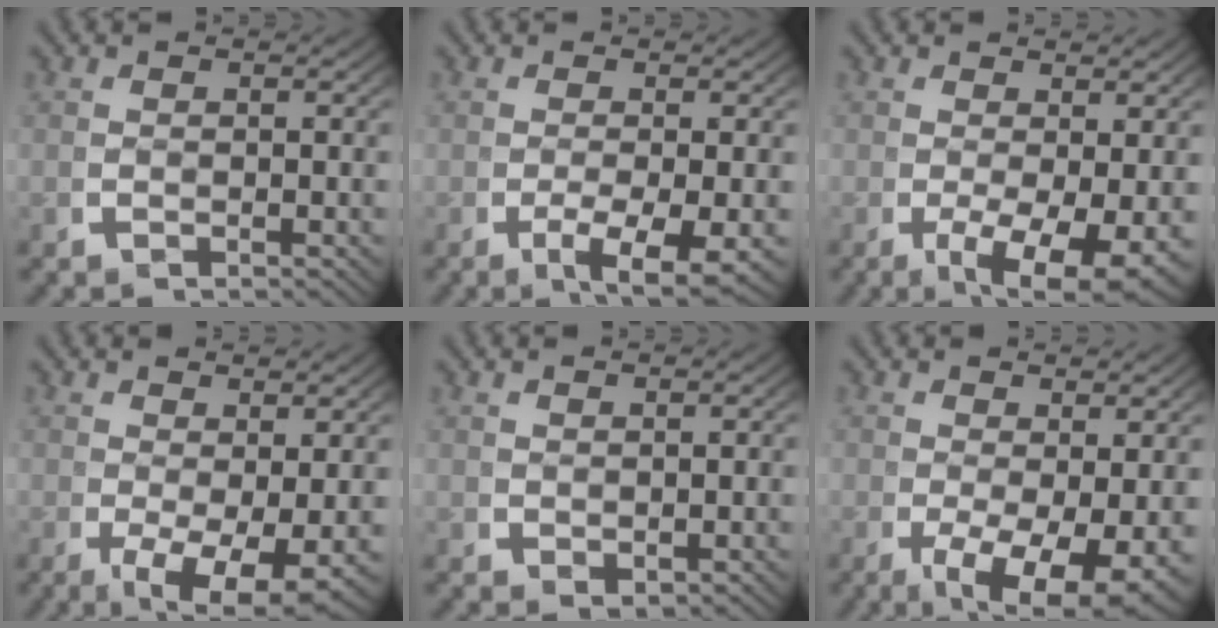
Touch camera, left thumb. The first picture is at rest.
{"total": 4.4, "force": [-1.3, 1.6, 3.8], "torque": [-0.073, -0.022, -0.009]}
{"total": 6.6, "force": [-1.3, 3.6, 5.4], "torque": [-0.099, -0.039, 0.000]}
{"total": 6.5, "force": [-1.0, 3.8, 5.3], "torque": [-0.096, -0.042, 0.005]}
{"total": 1.2, "force": [0.8, 0.8, 0.3], "torque": [-0.013, -0.010, 0.022]}
{"total": 7.7, "force": [-1.4, 4.6, 6.0], "torque": [-0.107, -0.046, 0.001]}